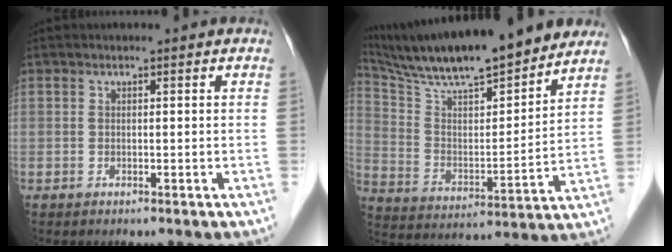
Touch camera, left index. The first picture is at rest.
{"total": 21.0, "force": [18.3, 2.5, 10.1], "torque": [-0.178, 0.010, 0.299]}